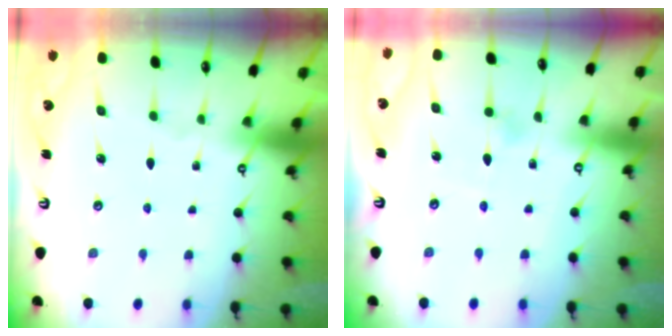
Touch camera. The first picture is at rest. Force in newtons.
{"total": 4.2, "press": 4.2, "slide": 0.3}